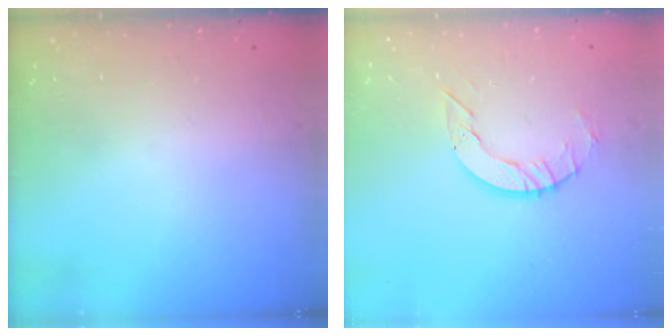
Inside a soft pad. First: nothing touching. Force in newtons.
{"total": 7.1, "press": 7.0, "slide": 0.7}